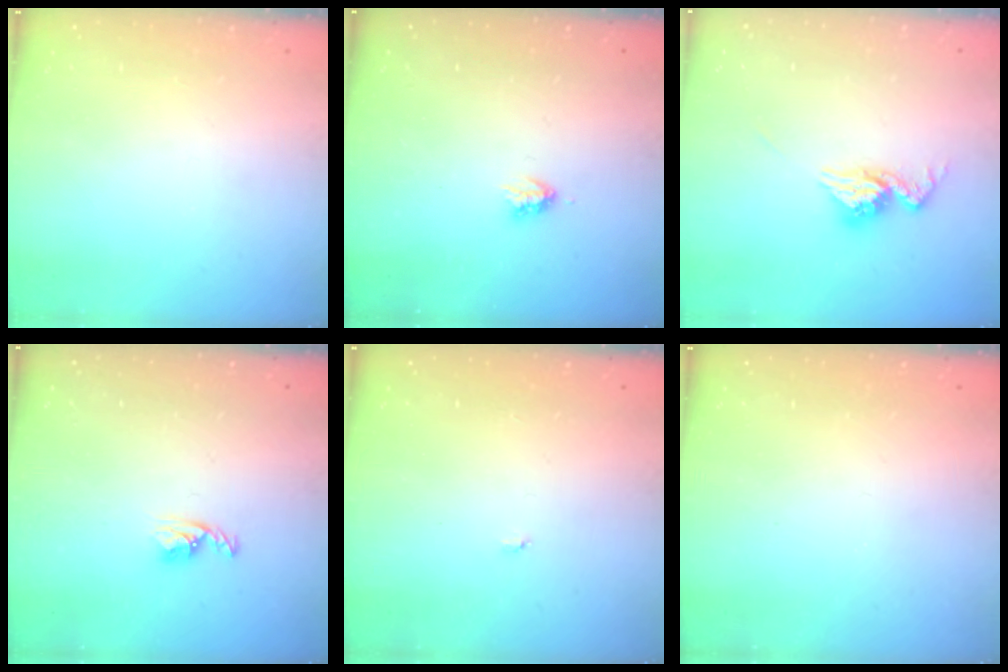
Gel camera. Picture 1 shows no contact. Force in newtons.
{"total": 2.9, "press": 2.9, "slide": 0.5}
{"total": 12.4, "press": 12.3, "slide": 1.0}
{"total": 4.3, "press": 4.2, "slide": 0.8}
{"total": 2.9, "press": 2.9, "slide": 0.3}
{"total": 0.0}